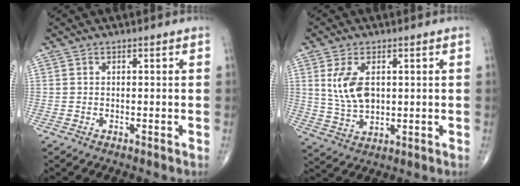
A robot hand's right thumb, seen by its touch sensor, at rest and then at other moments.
{"total": 8.7, "force": [1.9, 5.1, 6.8], "torque": [-0.128, -0.009, 0.049]}